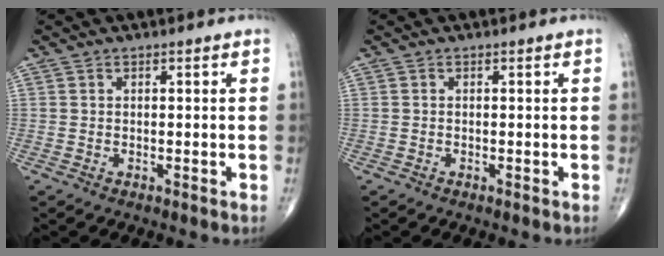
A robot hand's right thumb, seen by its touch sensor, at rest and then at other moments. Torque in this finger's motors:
{"motor_torque": [0.18, 0.13, -0.32, -0.27, 0.02]}